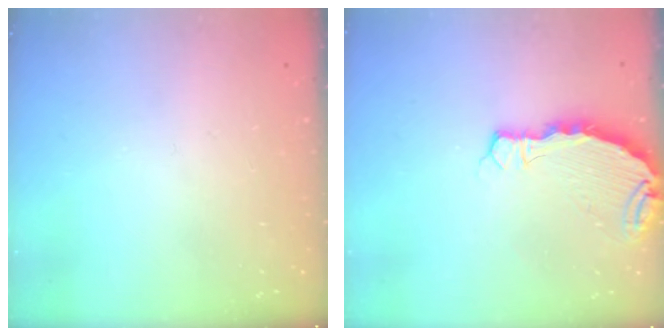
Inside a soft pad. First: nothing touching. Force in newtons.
{"total": 5.6, "press": 5.6, "slide": 0.2}